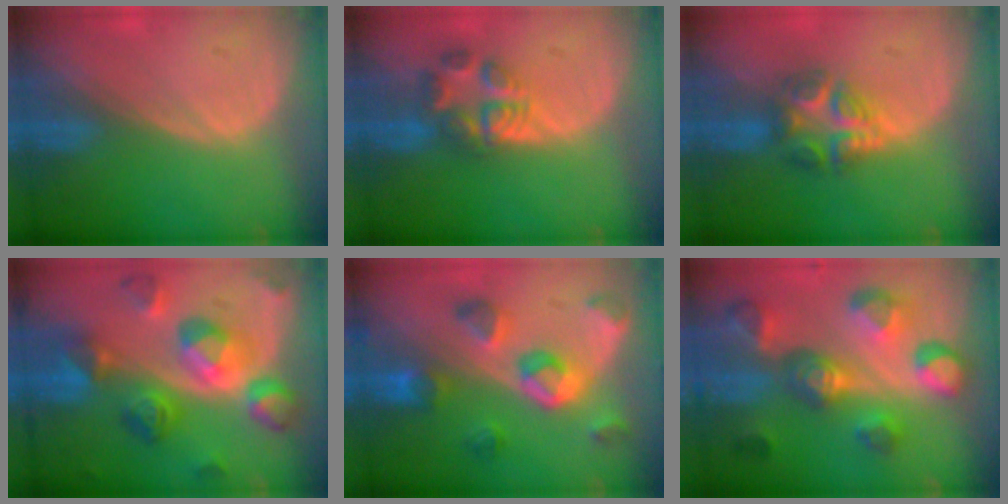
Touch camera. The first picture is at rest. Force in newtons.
{"total": 5.8, "press": 5.8, "slide": 0.5}
{"total": 6.3, "press": 6.1, "slide": 1.8}
{"total": 11.4, "press": 11.3, "slide": 1.1}
{"total": 8.3, "press": 8.1, "slide": 1.9}
{"total": 11.1, "press": 10.1, "slide": 4.7}